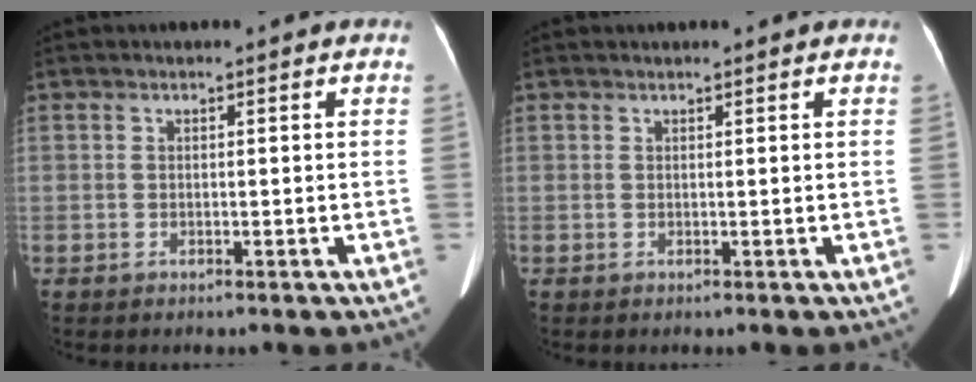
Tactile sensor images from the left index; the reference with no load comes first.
{"total": 1.3, "force": [1.2, 0.2, 0.5], "torque": [-0.008, 0.019, 0.019]}